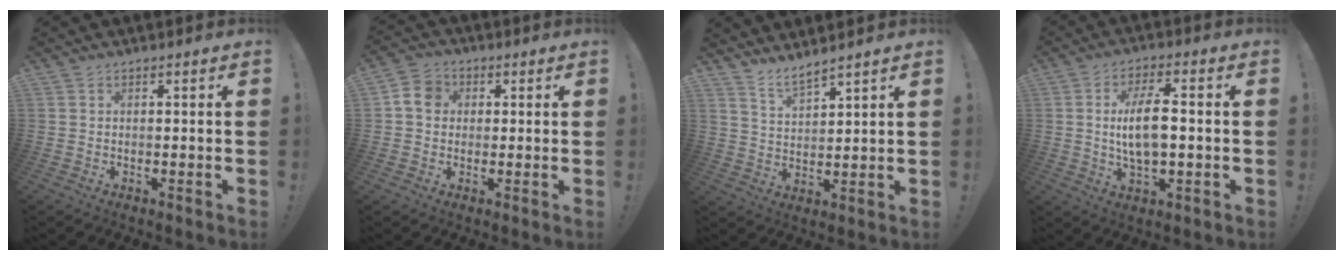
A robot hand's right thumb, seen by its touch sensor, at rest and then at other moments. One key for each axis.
{"total": 6.0, "fx": 0.6, "fy": 5.0, "fz": 3.2, "tx": -0.054, "ty": 0.017, "tz": 0.015}
{"total": 5.9, "fx": 5.3, "fy": 0.9, "fz": 2.3, "tx": -0.052, "ty": -0.031, "tz": 0.098}
{"total": 10.8, "fx": 0.1, "fy": 4.3, "fz": 9.9, "tx": -0.184, "ty": -0.002, "tz": -0.004}